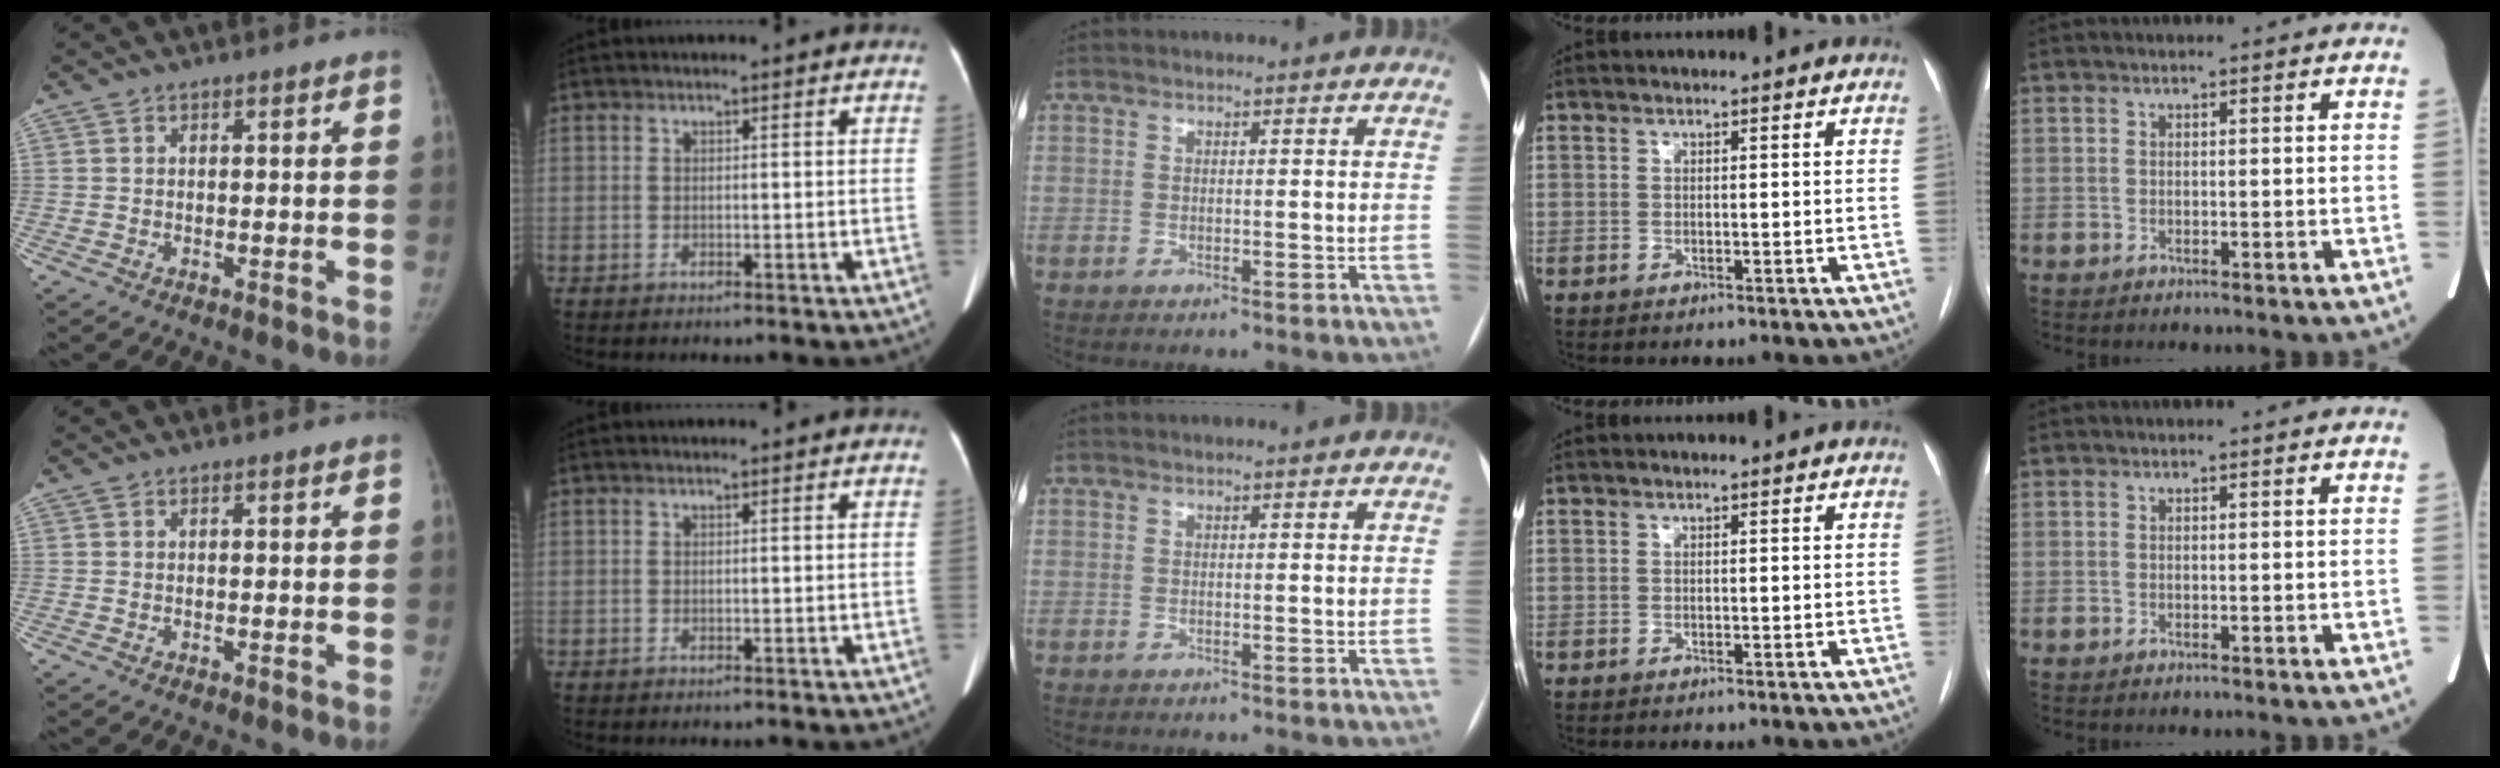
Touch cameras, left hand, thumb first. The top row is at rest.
{}